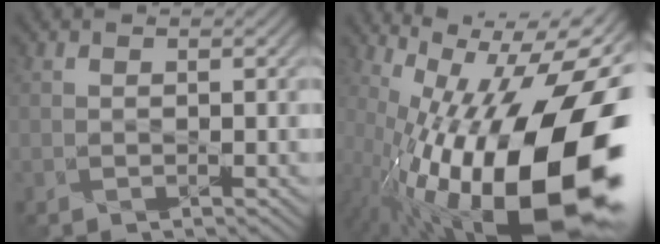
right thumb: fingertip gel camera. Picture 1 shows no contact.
{"total": 19.2, "force": [-2.7, 8.6, 16.9], "torque": [-0.261, -0.006, -0.048]}